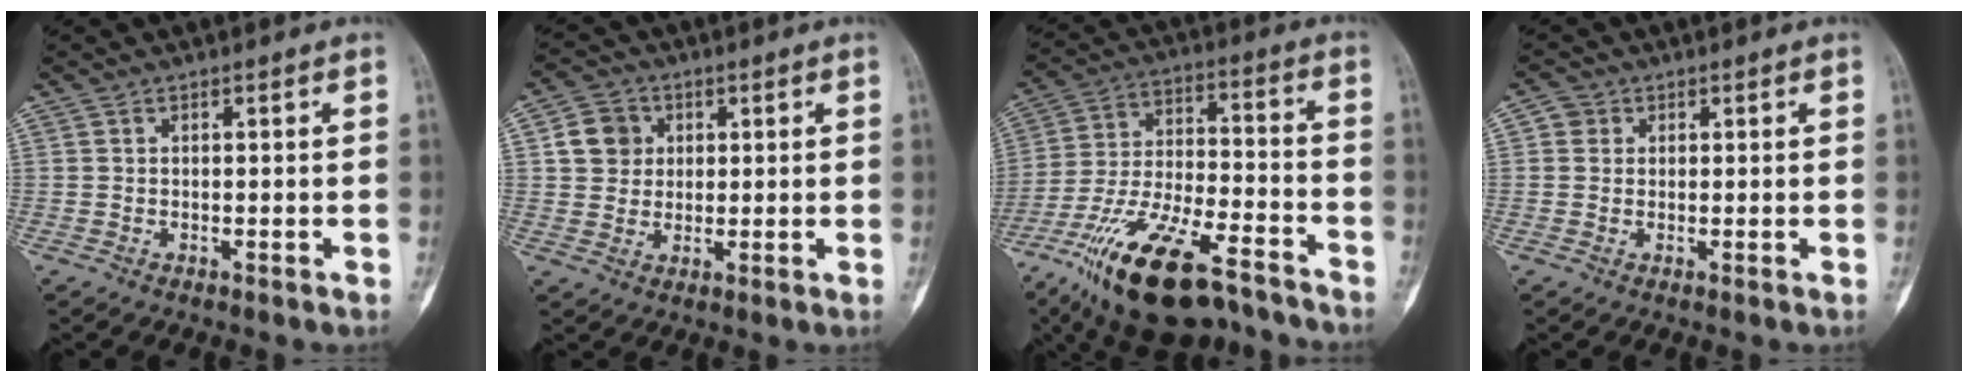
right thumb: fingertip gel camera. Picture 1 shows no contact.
{"total": 6.5, "force": [1.7, 5.8, 2.4], "torque": [-0.017, -0.001, 0.029]}
{"total": 22.0, "force": [-14.6, 7.8, 14.4], "torque": [-0.274, 0.061, -0.254]}
{"total": 2.2, "force": [0.6, 2.1, 0.5], "torque": [0.004, 0.002, 0.004]}